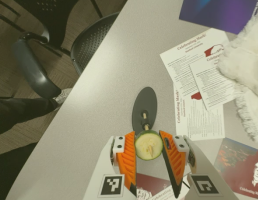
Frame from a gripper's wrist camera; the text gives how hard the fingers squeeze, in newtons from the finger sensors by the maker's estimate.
{"total": 10.7, "left": 10.2, "right": 11.2}